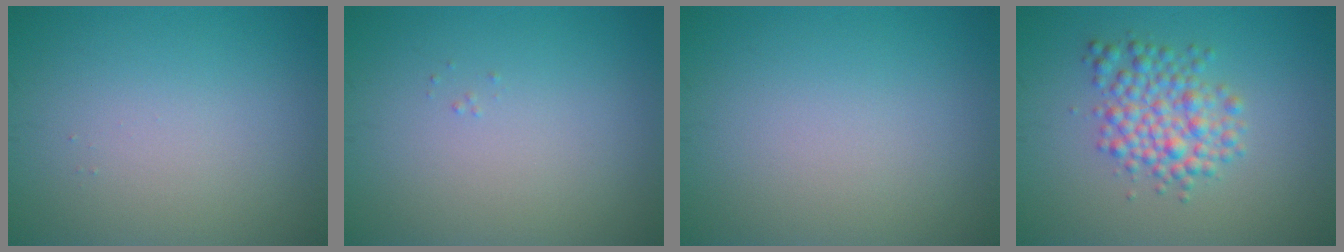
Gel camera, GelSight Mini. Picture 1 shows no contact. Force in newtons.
{"total": 0.0}
{"total": 0.0}
{"total": 4.1, "press": 4.1, "slide": 0.1}